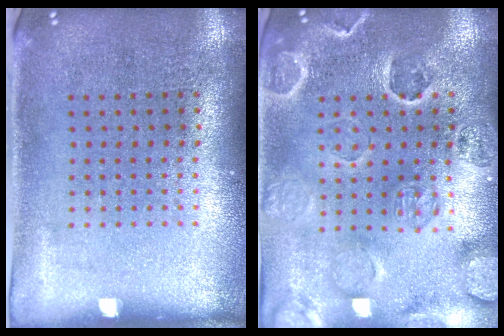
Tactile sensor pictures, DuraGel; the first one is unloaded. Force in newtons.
{"total": 2.7, "press": 2.6, "slide": 0.5}